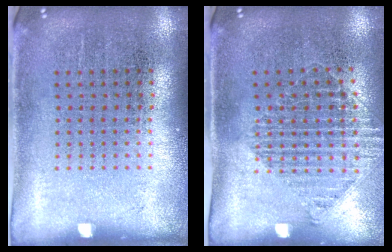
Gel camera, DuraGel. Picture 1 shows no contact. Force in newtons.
{"total": 1.3, "press": 1.1, "slide": 0.7}